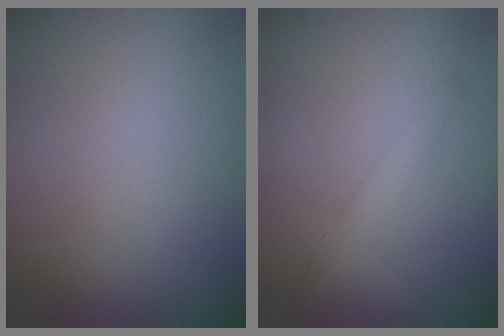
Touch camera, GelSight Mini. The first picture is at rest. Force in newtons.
{"total": 2.9, "press": 2.9, "slide": 0.1}